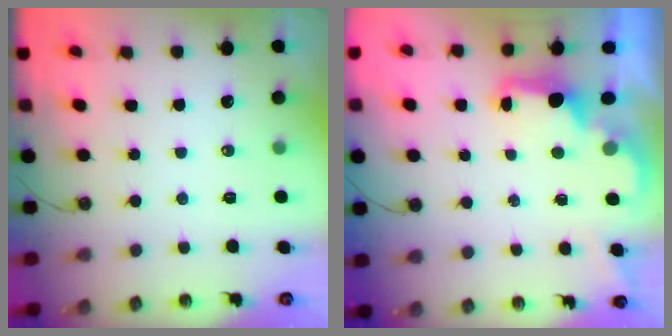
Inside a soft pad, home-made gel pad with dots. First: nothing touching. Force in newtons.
{"total": 2.3, "press": 2.2, "slide": 0.8}